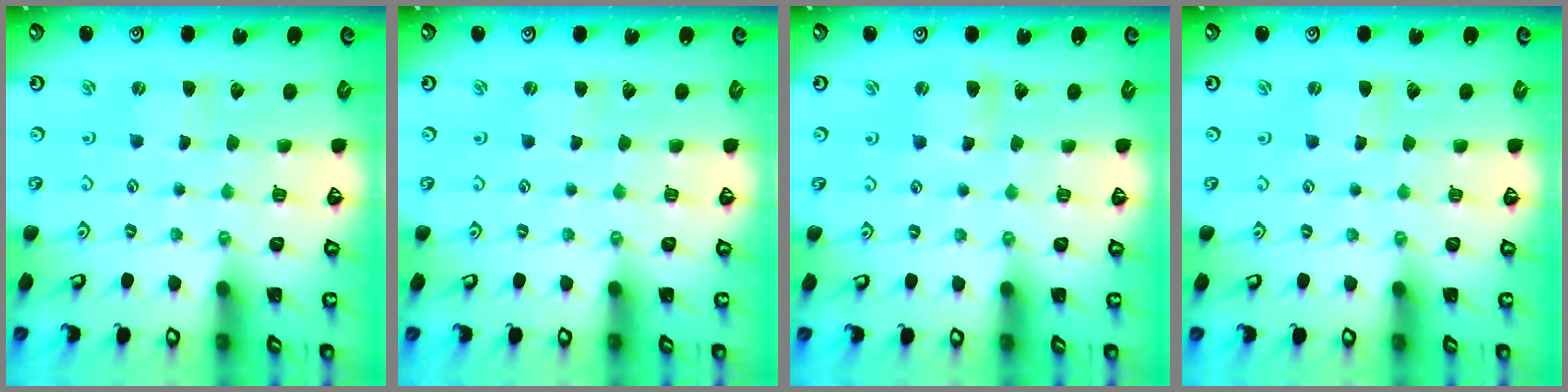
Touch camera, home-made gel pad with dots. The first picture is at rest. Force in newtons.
{"total": 1.0, "press": 1.0, "slide": 0.3}
{"total": 2.2, "press": 2.2, "slide": 0.3}
{"total": 0.0}